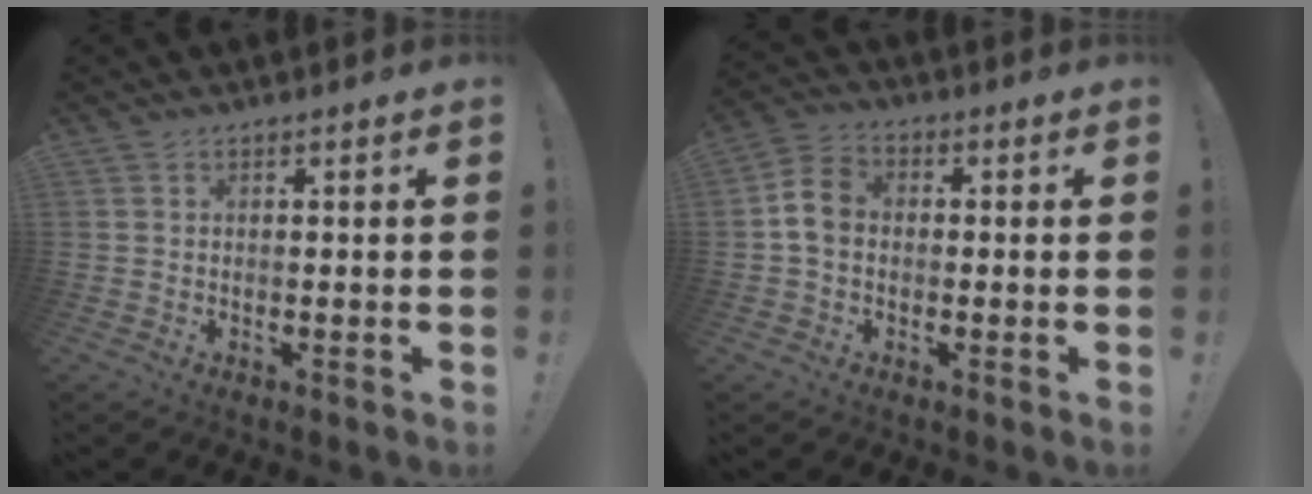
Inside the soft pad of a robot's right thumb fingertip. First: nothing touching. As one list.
[{"total": 7.5, "force": [-0.1, 5.7, 4.9], "torque": [-0.083, 0.015, 0.002]}]